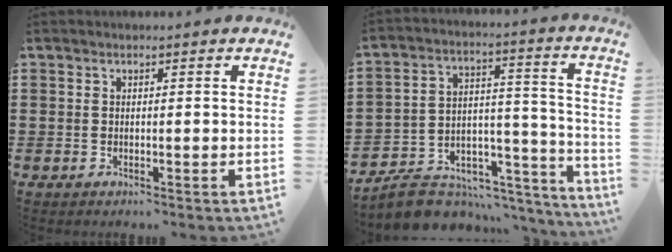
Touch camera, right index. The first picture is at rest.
{"total": 6.5, "force": [-5.4, 3.3, 1.3], "torque": [-0.022, 0.002, -0.096]}